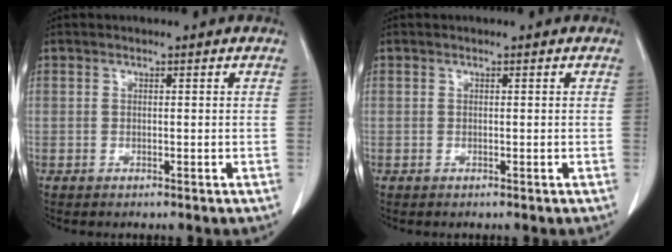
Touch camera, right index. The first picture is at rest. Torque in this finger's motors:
{"motor_torque": [0.00, 0.00, 0.00, 0.00]}